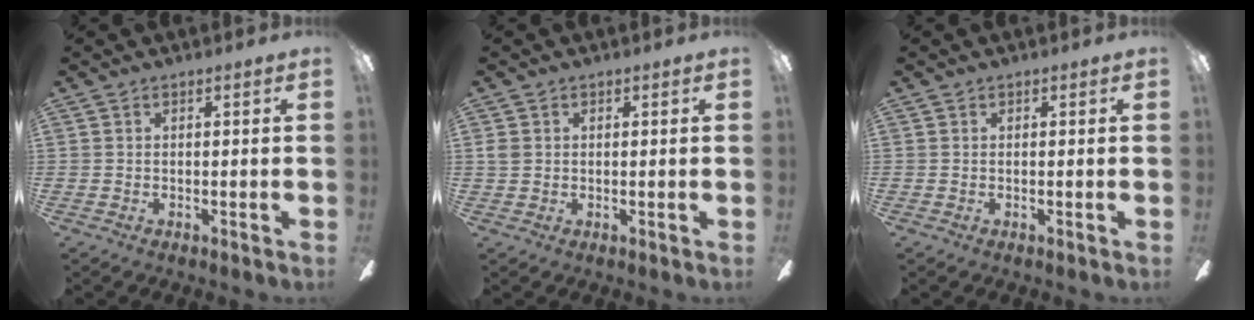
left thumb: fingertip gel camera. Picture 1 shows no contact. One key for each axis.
{"total": 2.0, "fx": 0.6, "fy": 1.7, "fz": 0.8, "tx": -0.009, "ty": -0.001, "tz": 0.010}
{"total": 0.0}